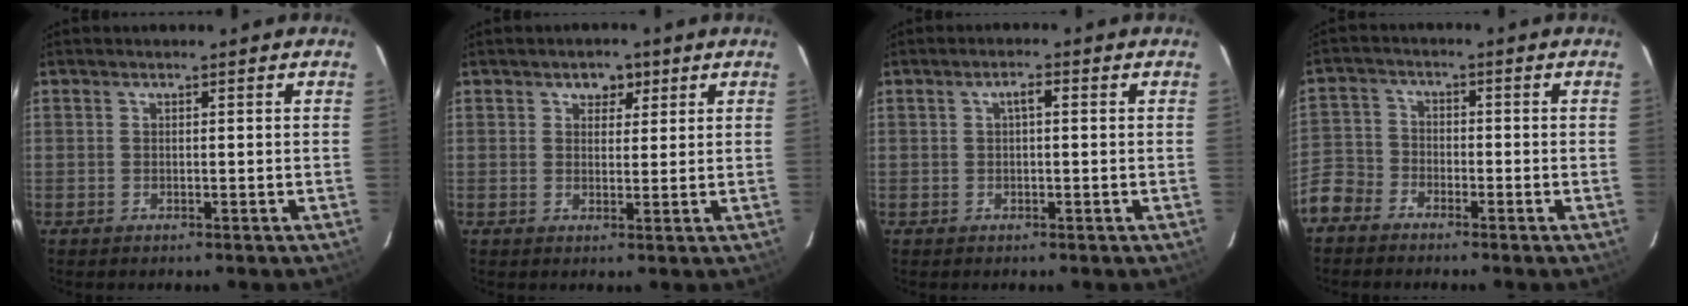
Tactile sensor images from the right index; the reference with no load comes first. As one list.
[{"total": 3.2, "force": [1.7, 2.5, 1.2], "torque": [-0.007, 0.006, 0.026]}, {"total": 1.8, "force": [0.3, 0.5, 1.7], "torque": [-0.032, 0.009, 0.005]}, {"total": 7.4, "force": [-5.2, 5.0, 1.8], "torque": [-0.052, 0.013, -0.114]}]